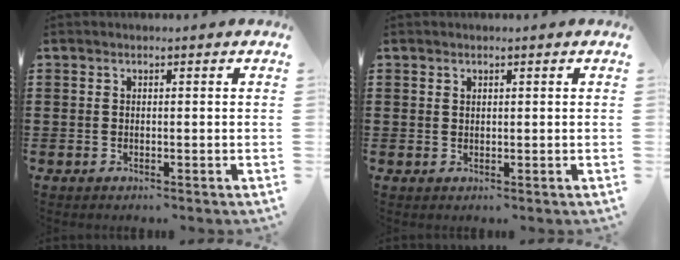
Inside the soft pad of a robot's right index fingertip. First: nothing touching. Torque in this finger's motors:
{"motor_torque": [-0.16, 0.50, -0.02, -0.01]}